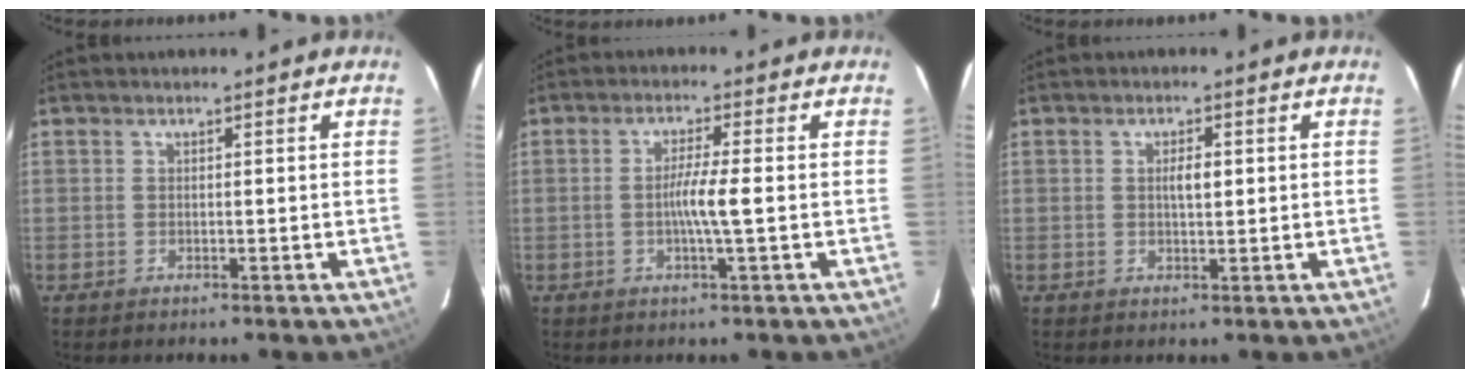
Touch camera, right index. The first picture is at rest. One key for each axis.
{"total": 4.3, "fx": -0.6, "fy": -0.5, "fz": 4.2, "tx": -0.079, "ty": -0.004, "tz": -0.012}
{"total": 2.3, "fx": 0.4, "fy": 0.7, "fz": 2.1, "tx": -0.038, "ty": 0.001, "tz": 0.007}